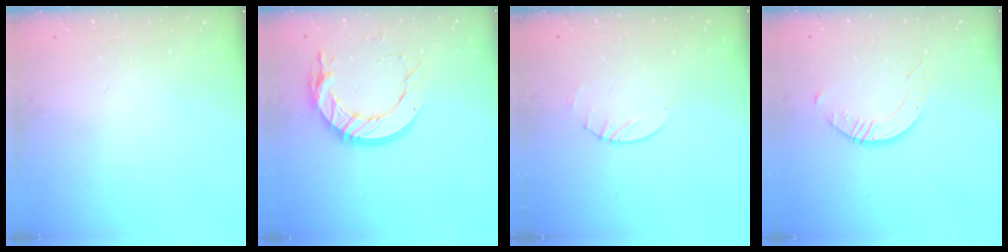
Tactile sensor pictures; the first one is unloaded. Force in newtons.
{"total": 14.6, "press": 14.5, "slide": 0.9}
{"total": 2.6, "press": 2.5, "slide": 0.4}
{"total": 3.1, "press": 3.1, "slide": 0.3}